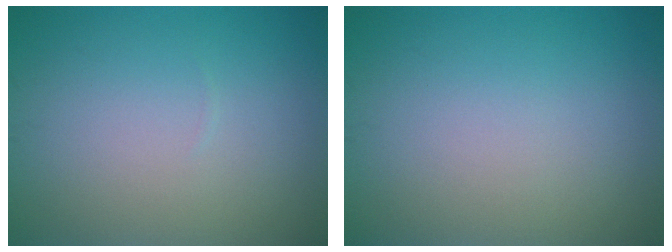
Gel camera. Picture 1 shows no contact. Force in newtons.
{"total": 0.0}